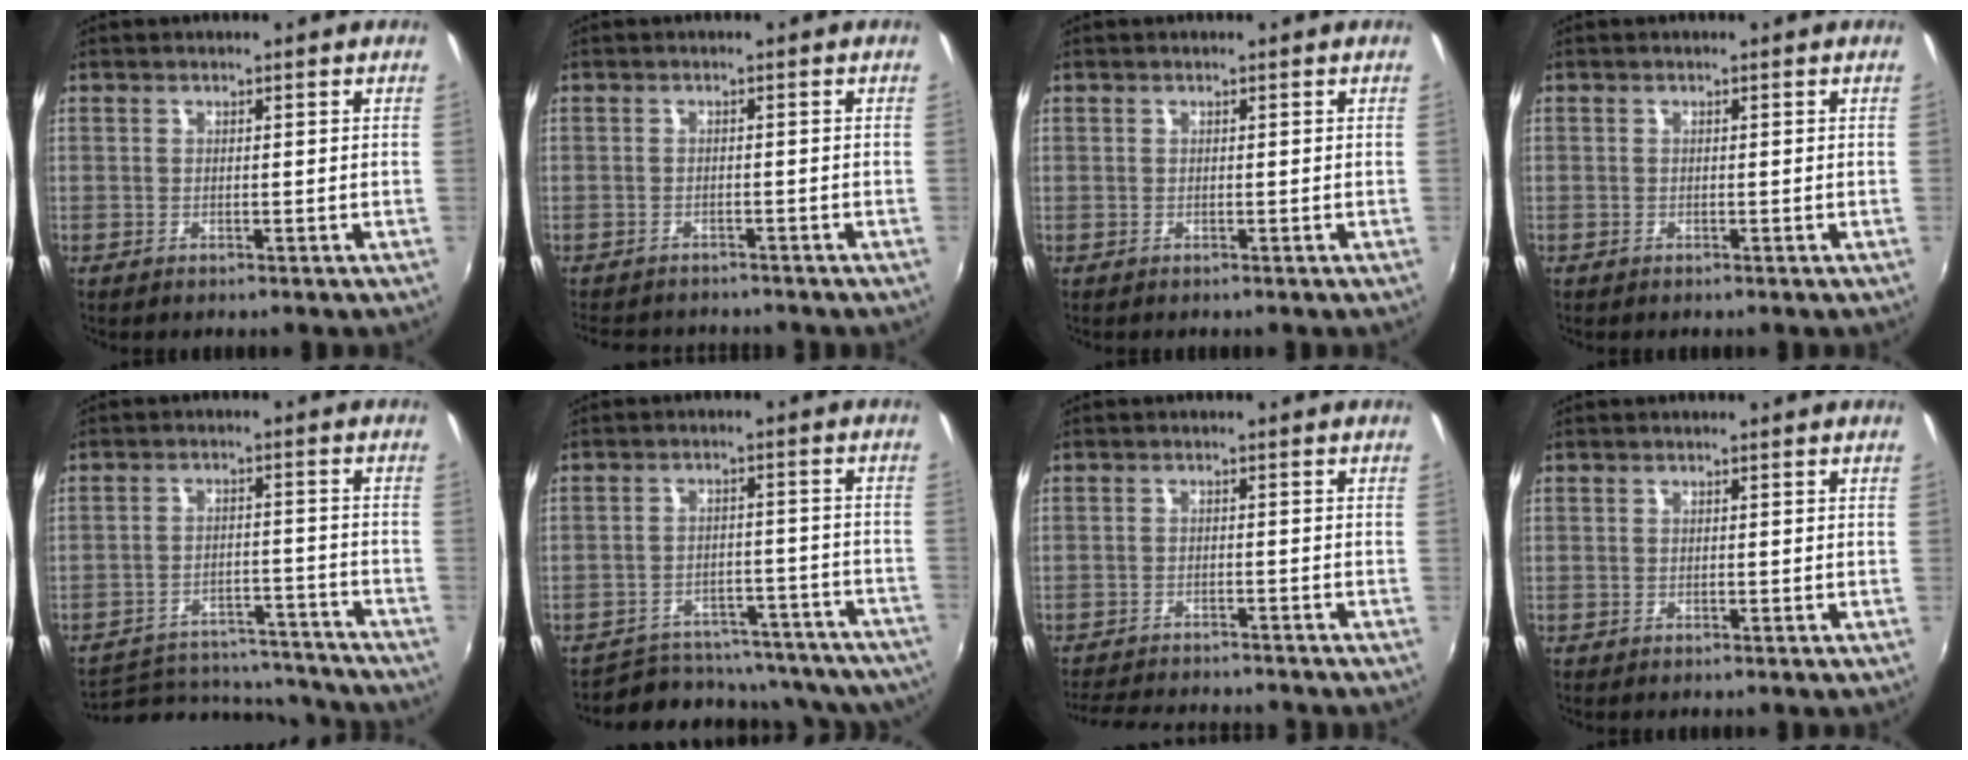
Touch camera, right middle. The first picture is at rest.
{"total": 6.6, "force": [-6.1, 2.0, 1.9], "torque": [-0.052, -0.016, -0.093]}
{"total": 0.0}
{"total": 0.0}
{"total": 19.0, "force": [-17.4, 5.4, 5.3], "torque": [-0.112, 0.022, -0.225]}
{"total": 23.7, "force": [-20.8, 8.9, 7.0], "torque": [-0.133, 0.035, -0.240]}
{"total": 10.7, "force": [-9.8, 2.1, 3.7], "torque": [-0.093, -0.011, -0.149]}
{"total": 0.0}